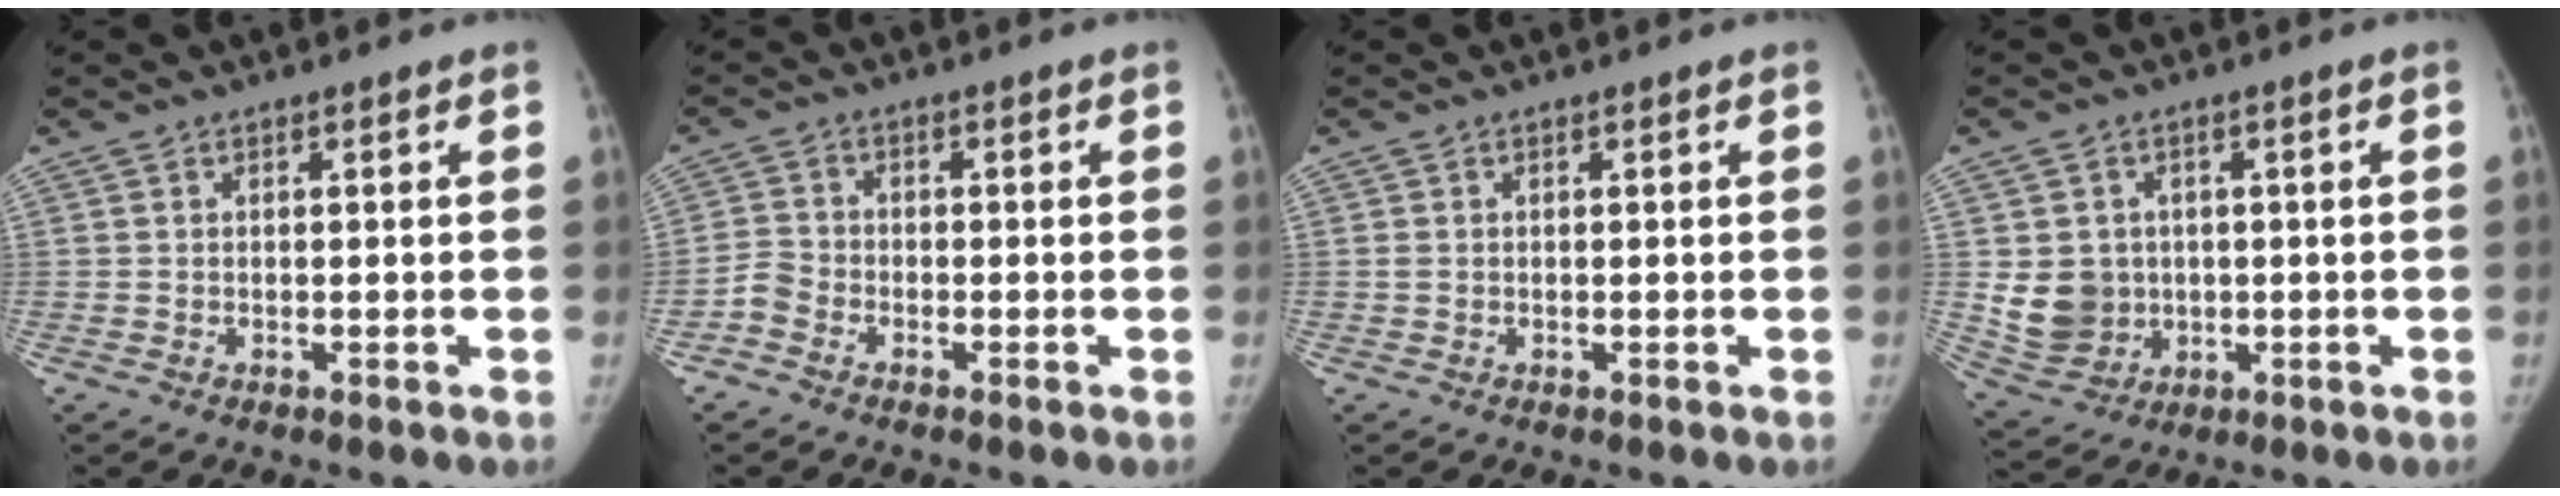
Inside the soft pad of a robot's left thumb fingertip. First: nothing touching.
{"total": 3.1, "force": [-2.0, 2.1, 1.1], "torque": [-0.020, 0.010, -0.050]}
{"total": 0.7, "force": [-0.1, 0.6, 0.3], "torque": [-0.009, 0.000, 0.000]}
{"total": 8.3, "force": [0.3, 7.6, 3.4], "torque": [-0.036, -0.003, 0.024]}